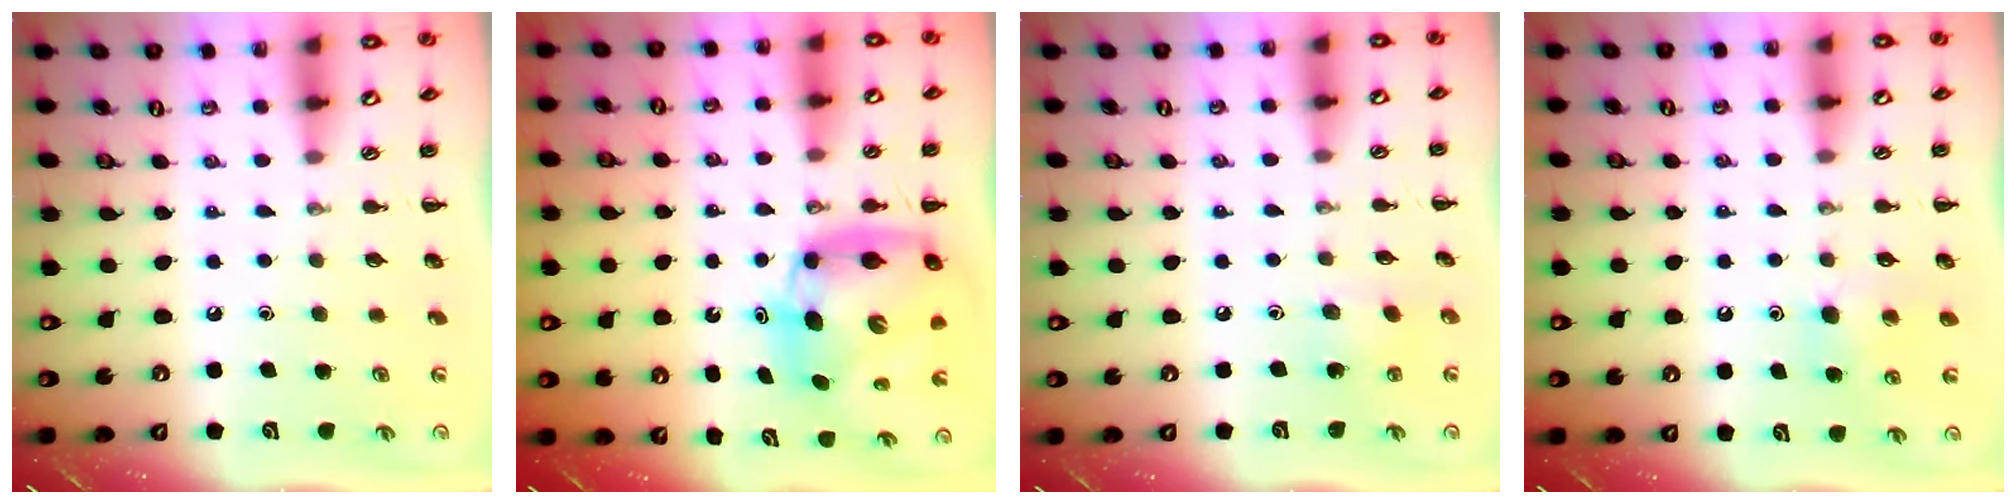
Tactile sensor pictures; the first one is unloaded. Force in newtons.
{"total": 9.7, "press": 9.4, "slide": 2.6}
{"total": 3.4, "press": 3.3, "slide": 1.0}
{"total": 7.7, "press": 7.5, "slide": 1.9}